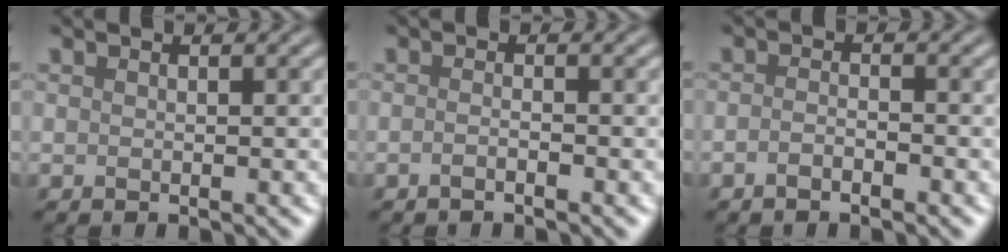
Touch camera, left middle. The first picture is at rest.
{"total": 1.0, "force": [-0.6, 0.3, 0.8], "torque": [-0.014, -0.001, -0.014]}
{"total": 1.5, "force": [-0.9, 0.4, 1.1], "torque": [-0.023, 0.000, -0.019]}